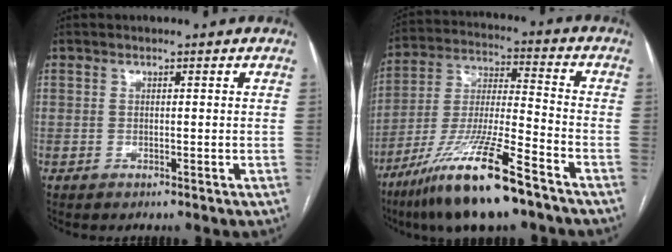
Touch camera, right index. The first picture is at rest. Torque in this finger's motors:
{"motor_torque": [1.26, -0.88, 0.53, 0.21]}